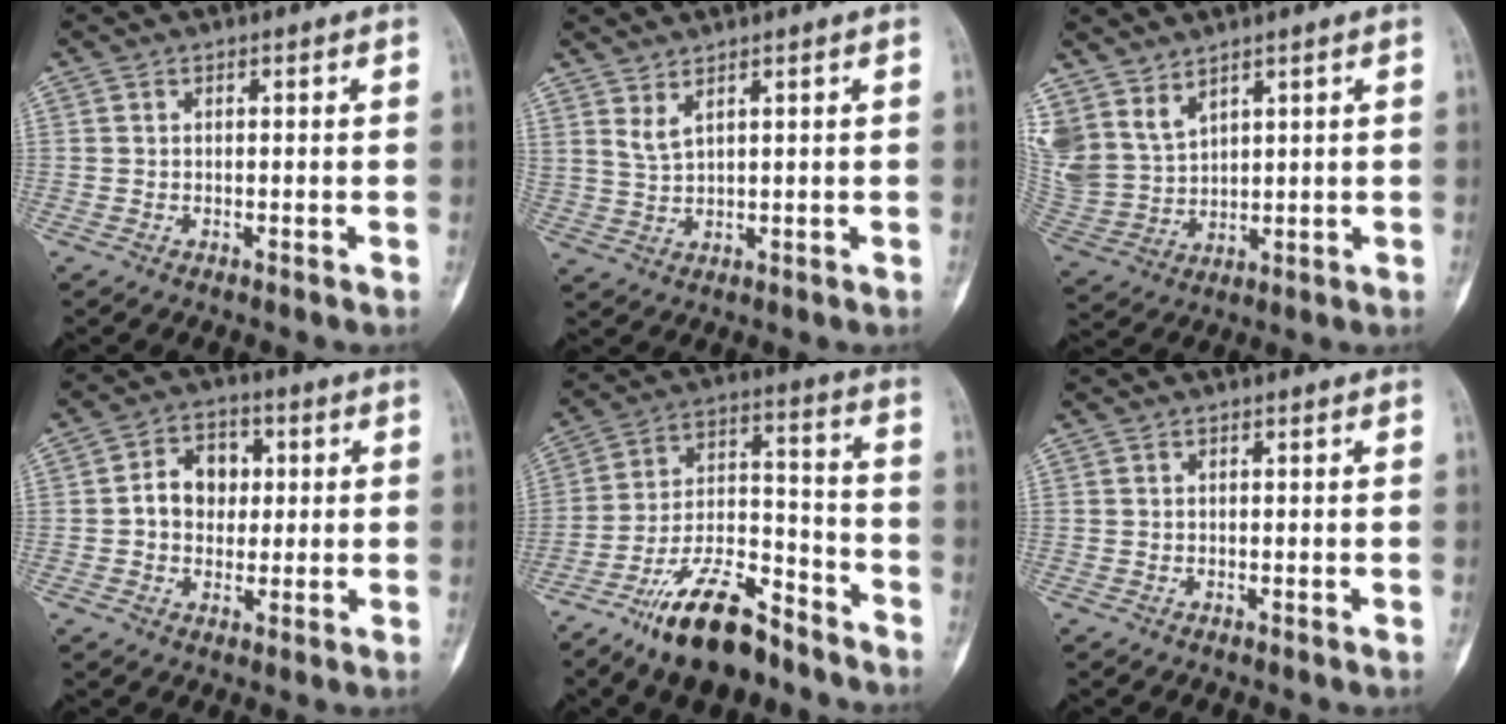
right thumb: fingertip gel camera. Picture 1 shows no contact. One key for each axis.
{"total": 3.2, "fx": 2.3, "fy": 0.6, "fz": 2.1, "tx": -0.046, "ty": -0.023, "tz": 0.054}
{"total": 9.7, "fx": 6.6, "fy": 5.3, "fz": 4.7, "tx": -0.094, "ty": -0.027, "tz": 0.162}
{"total": 8.2, "fx": 0.8, "fy": 6.5, "fz": 5.0, "tx": -0.046, "ty": 0.014, "tz": 0.006}
{"total": 17.2, "fx": -12.1, "fy": 6.6, "fz": 10.3, "tx": -0.167, "ty": 0.090, "tz": -0.211}
{"total": 0.0}